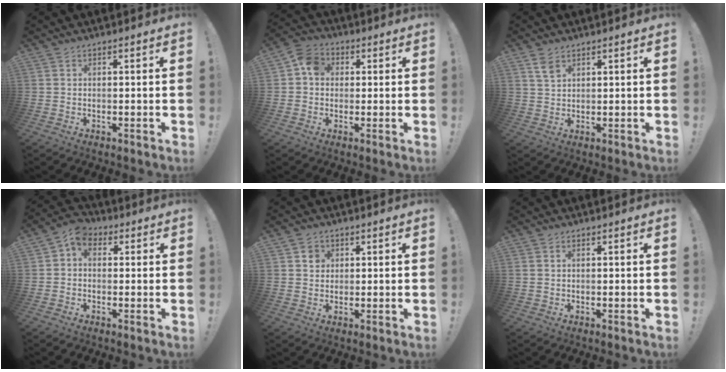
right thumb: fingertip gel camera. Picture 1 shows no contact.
{"total": 7.2, "force": [0.9, 6.0, 3.9], "torque": [-0.054, 0.016, 0.019]}
{"total": 3.6, "force": [2.4, 1.9, 1.9], "torque": [-0.023, -0.016, 0.043]}
{"total": 4.7, "force": [0.6, 3.8, 2.8], "torque": [-0.048, 0.007, 0.013]}
{"total": 3.5, "force": [1.0, 3.3, 0.4], "torque": [0.004, -0.004, 0.017]}
{"total": 0.6, "force": [0.3, 0.4, 0.4], "torque": [-0.009, 0.002, 0.006]}